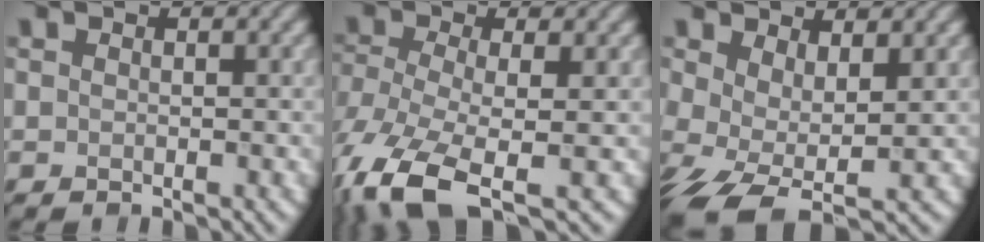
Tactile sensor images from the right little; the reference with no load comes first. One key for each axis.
{"total": 8.7, "fx": -4.9, "fy": 3.0, "fz": 6.5, "tx": -0.142, "ty": -0.017, "tz": -0.099}
{"total": 5.0, "fx": -0.9, "fy": 2.0, "fz": 4.5, "tx": -0.092, "ty": -0.011, "tz": -0.019}